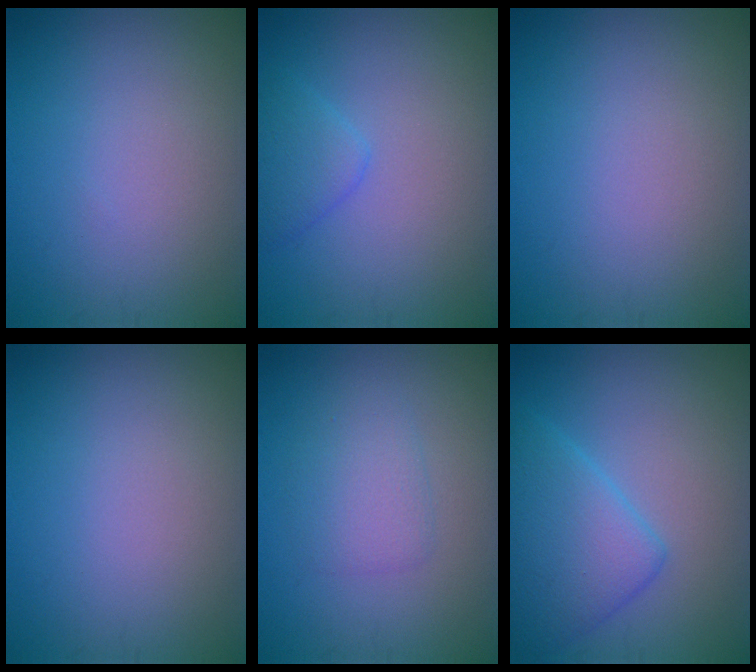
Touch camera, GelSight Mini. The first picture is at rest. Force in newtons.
{"total": 2.1, "press": 2.1, "slide": 0.2}
{"total": 0.0}
{"total": 0.0}
{"total": 2.3, "press": 2.3, "slide": 0.0}
{"total": 5.3, "press": 5.3, "slide": 0.1}